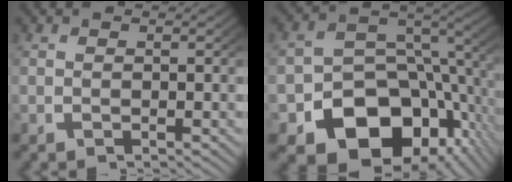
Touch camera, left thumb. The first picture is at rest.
{"total": 15.6, "force": [-6.1, 10.7, 9.6], "torque": [-0.164, -0.051, -0.085]}